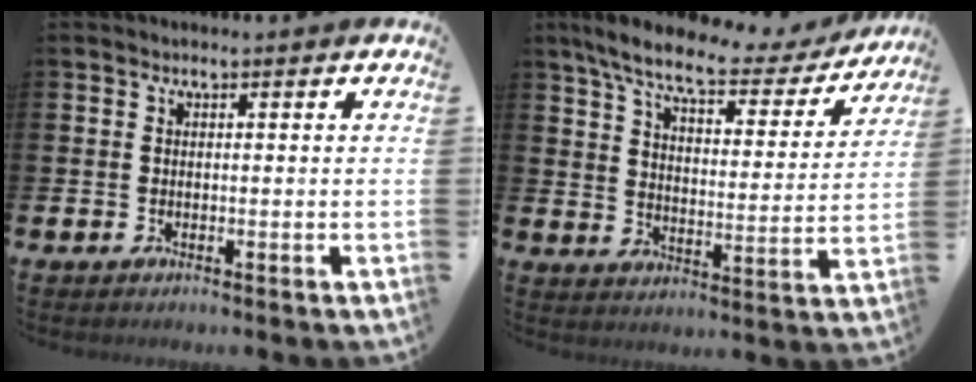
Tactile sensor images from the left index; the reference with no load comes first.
{"total": 8.5, "force": [7.1, 1.8, 4.3], "torque": [-0.104, -0.039, 0.117]}